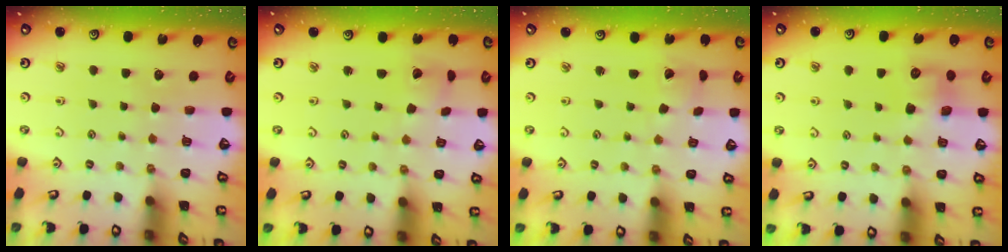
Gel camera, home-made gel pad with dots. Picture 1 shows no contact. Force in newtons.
{"total": 3.0, "press": 3.0, "slide": 0.4}
{"total": 1.7, "press": 1.7, "slide": 0.1}
{"total": 8.0, "press": 8.0, "slide": 0.4}